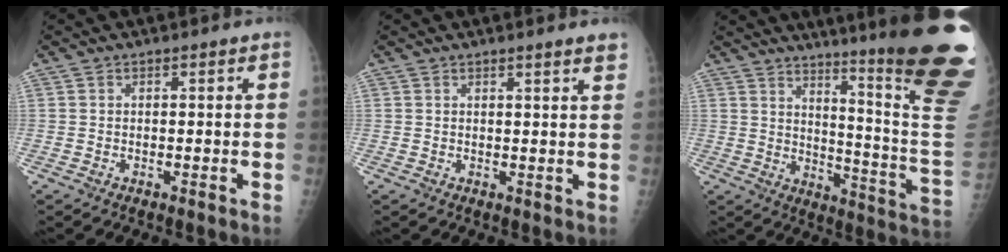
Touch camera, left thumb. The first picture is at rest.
{"total": 3.0, "force": [2.6, 0.0, 1.6], "torque": [-0.019, -0.010, 0.026]}
{"total": 27.8, "force": [19.3, 1.4, 20.0], "torque": [-0.207, -0.147, 0.253]}